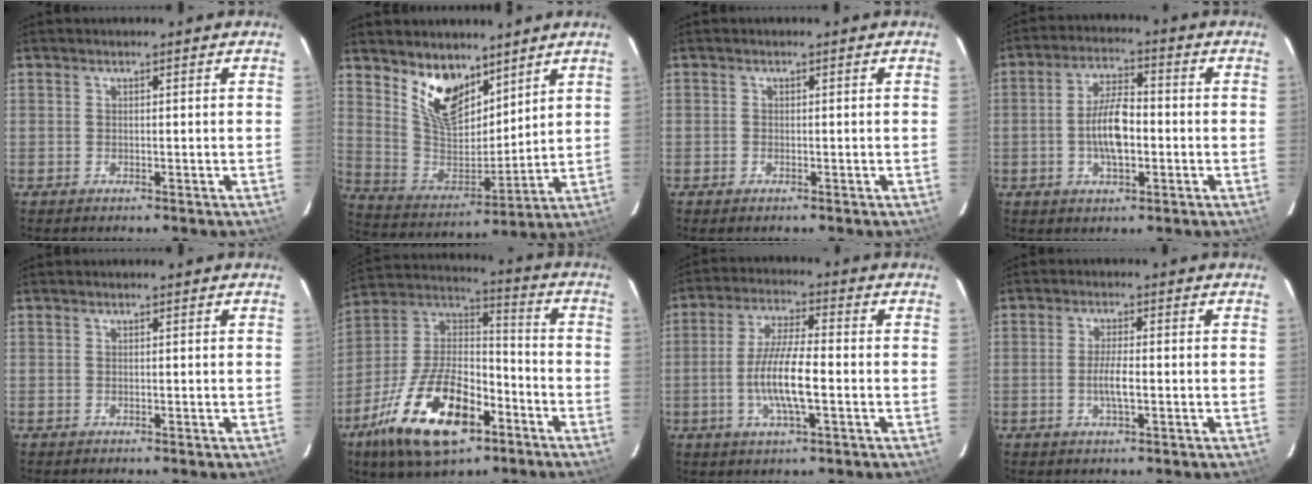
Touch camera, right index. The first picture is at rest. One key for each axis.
{"total": 13.2, "fx": 8.8, "fy": 6.7, "fz": 7.1, "tx": -0.137, "ty": -0.007, "tz": 0.177}
{"total": 0.7, "fx": -0.5, "fy": 0.5, "fz": 0.2, "tx": -0.002, "ty": 0.000, "tz": -0.009}
{"total": 8.5, "fx": -1.5, "fy": 3.5, "fz": 7.6, "tx": -0.148, "ty": 0.008, "tz": -0.024}
{"total": 0.0}
{"total": 22.8, "fx": -11.6, "fy": 10.7, "fz": 16.4, "tx": -0.331, "ty": -0.009, "tz": -0.199}
{"total": 9.9, "fx": -2.3, "fy": 2.0, "fz": 9.4, "tx": -0.185, "ty": -0.003, "tz": -0.045}
{"total": 3.9, "fx": -0.9, "fy": 0.7, "fz": 3.7, "tx": -0.070, "ty": -0.003, "tz": -0.015}